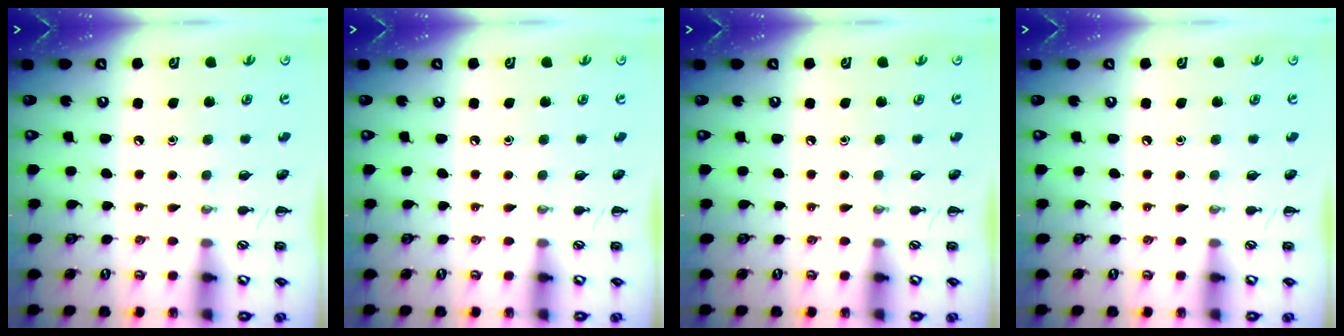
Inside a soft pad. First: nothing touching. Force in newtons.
{"total": 0.0}
{"total": 0.0}
{"total": 0.0}